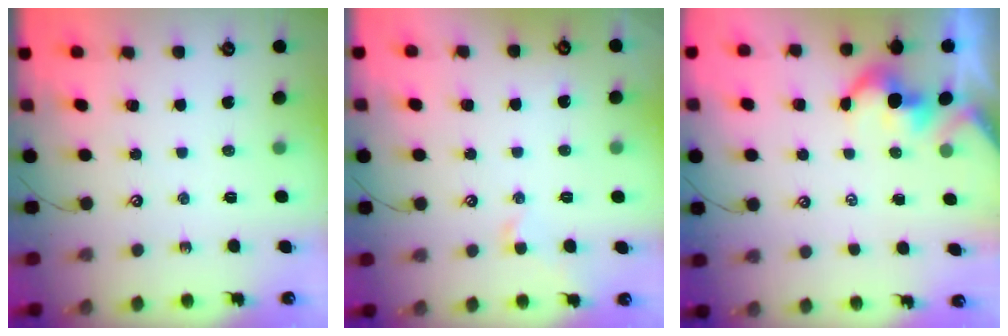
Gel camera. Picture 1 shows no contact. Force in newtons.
{"total": 0.5, "press": 0.1, "slide": 0.5}
{"total": 0.0}